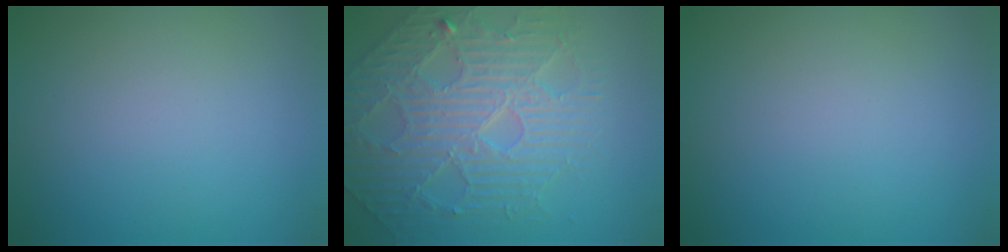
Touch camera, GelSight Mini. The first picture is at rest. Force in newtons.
{"total": 5.9, "press": 5.2, "slide": 2.6}
{"total": 0.0}